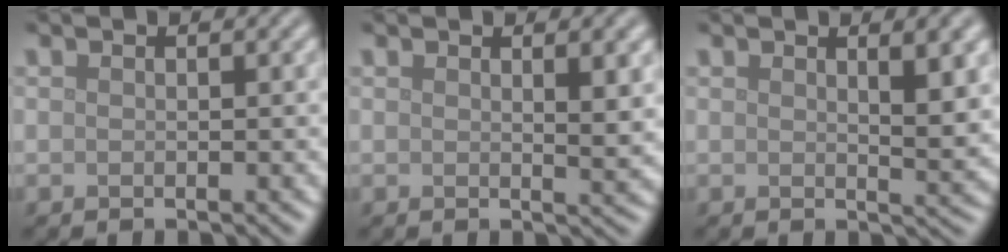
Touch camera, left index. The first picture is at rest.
{"total": 2.5, "force": [1.0, 0.7, 2.2], "torque": [-0.023, -0.001, 0.016]}
{"total": 3.6, "force": [1.5, 1.0, 3.2], "torque": [-0.037, -0.003, 0.024]}